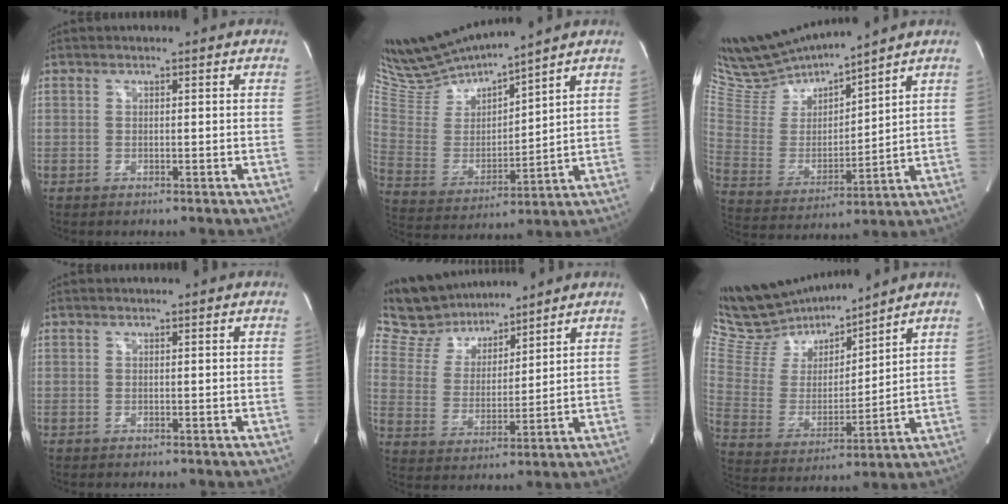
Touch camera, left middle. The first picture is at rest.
{"total": 13.8, "force": [13.2, 0.2, 4.0], "torque": [-0.087, -0.011, 0.270]}
{"total": 14.0, "force": [13.5, 0.8, 3.9], "torque": [-0.083, -0.010, 0.272]}
{"total": 0.0}
{"total": 13.1, "force": [11.9, 4.4, 3.4], "torque": [-0.074, 0.028, 0.224]}
{"total": 16.2, "force": [15.2, 3.5, 4.5], "torque": [-0.095, 0.004, 0.296]}